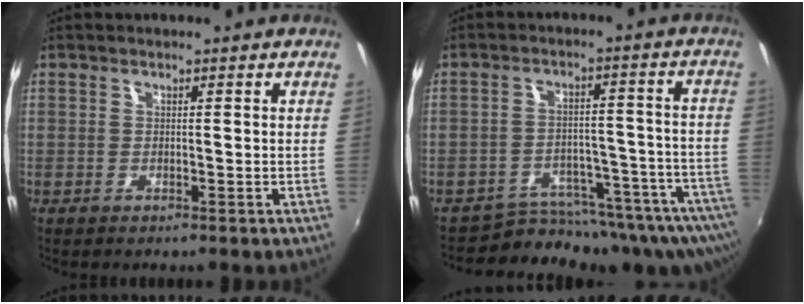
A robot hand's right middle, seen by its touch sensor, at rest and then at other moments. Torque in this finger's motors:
{"motor_torque": [1.11, -1.03, 0.17, 0.03]}